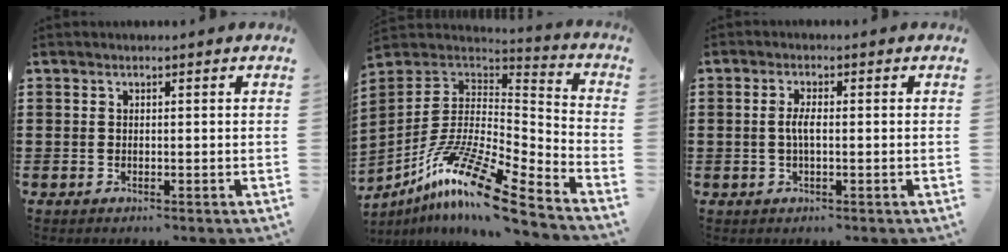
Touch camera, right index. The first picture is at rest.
{"total": 14.5, "force": [-9.6, 2.1, 10.6], "torque": [-0.212, 0.005, -0.187]}
{"total": 2.7, "force": [-0.2, 0.7, 2.6], "torque": [-0.055, -0.002, -0.008]}